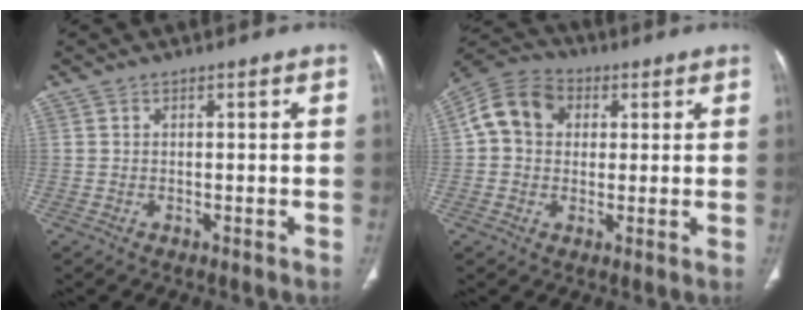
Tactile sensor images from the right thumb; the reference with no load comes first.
{"total": 10.1, "force": [2.0, 8.3, 5.4], "torque": [-0.087, 0.018, 0.023]}